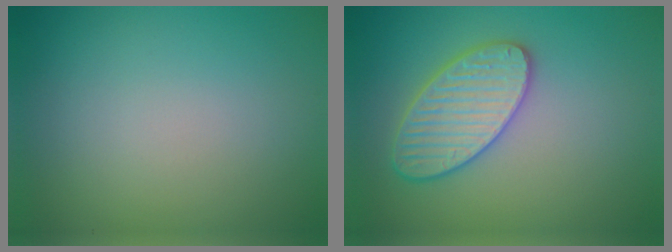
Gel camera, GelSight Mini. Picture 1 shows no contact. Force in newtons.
{"total": 4.3, "press": 4.1, "slide": 1.3}